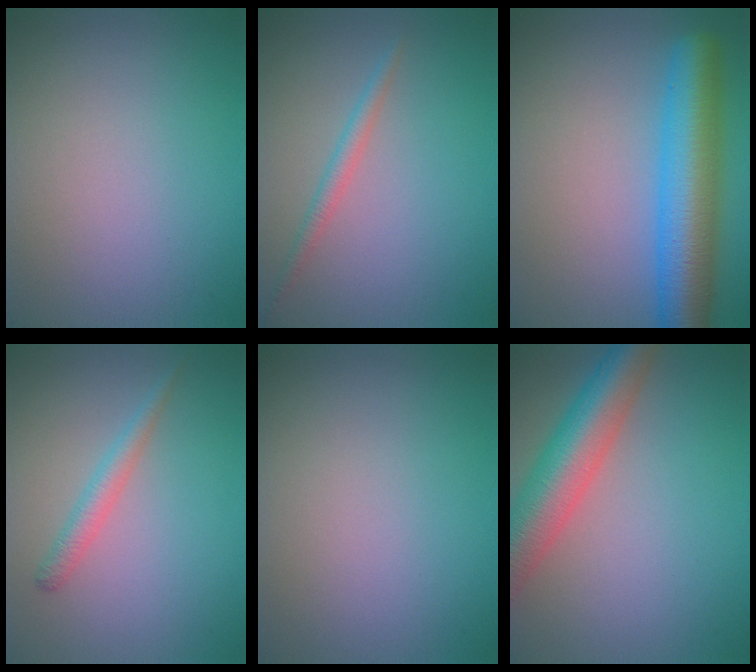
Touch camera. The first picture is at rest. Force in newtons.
{"total": 1.5, "press": 1.5, "slide": 0.1}
{"total": 7.8, "press": 7.8, "slide": 0.2}
{"total": 1.7, "press": 1.7, "slide": 0.1}
{"total": 0.0}
{"total": 7.4, "press": 7.4, "slide": 0.5}